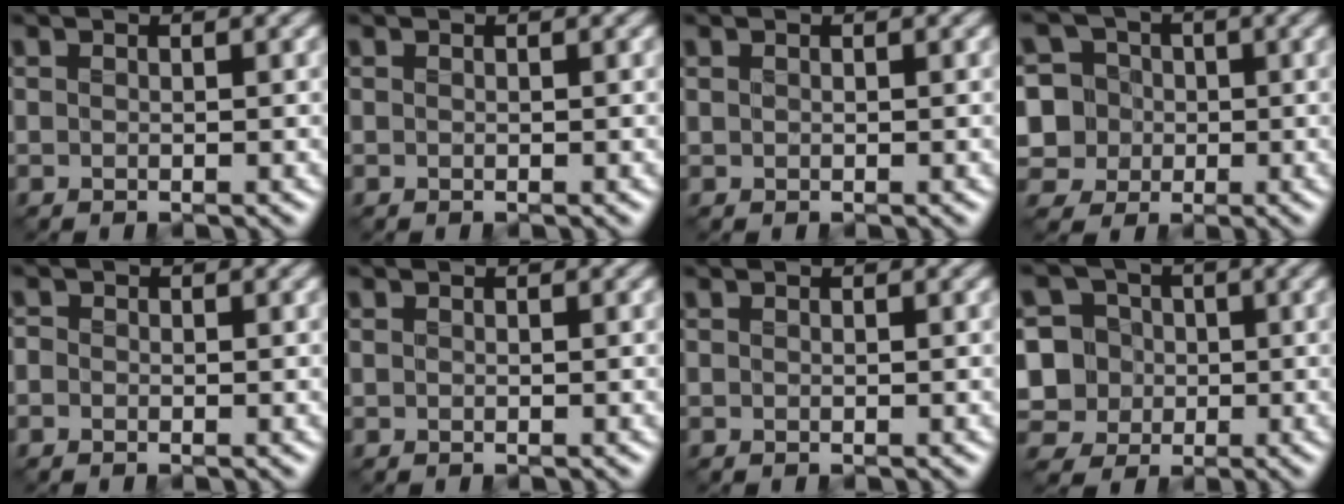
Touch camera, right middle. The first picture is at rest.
{"total": 0.0}
{"total": 0.0}
{"total": 7.5, "force": [-0.9, 7.2, 2.1], "torque": [-0.044, 0.025, -0.034]}
{"total": 0.7, "force": [-0.6, 0.3, -0.1], "torque": [0.007, 0.002, -0.012]}
{"total": 0.0}
{"total": 0.0}
{"total": 8.2, "force": [-1.0, 7.6, 2.8], "torque": [-0.067, 0.028, -0.045]}